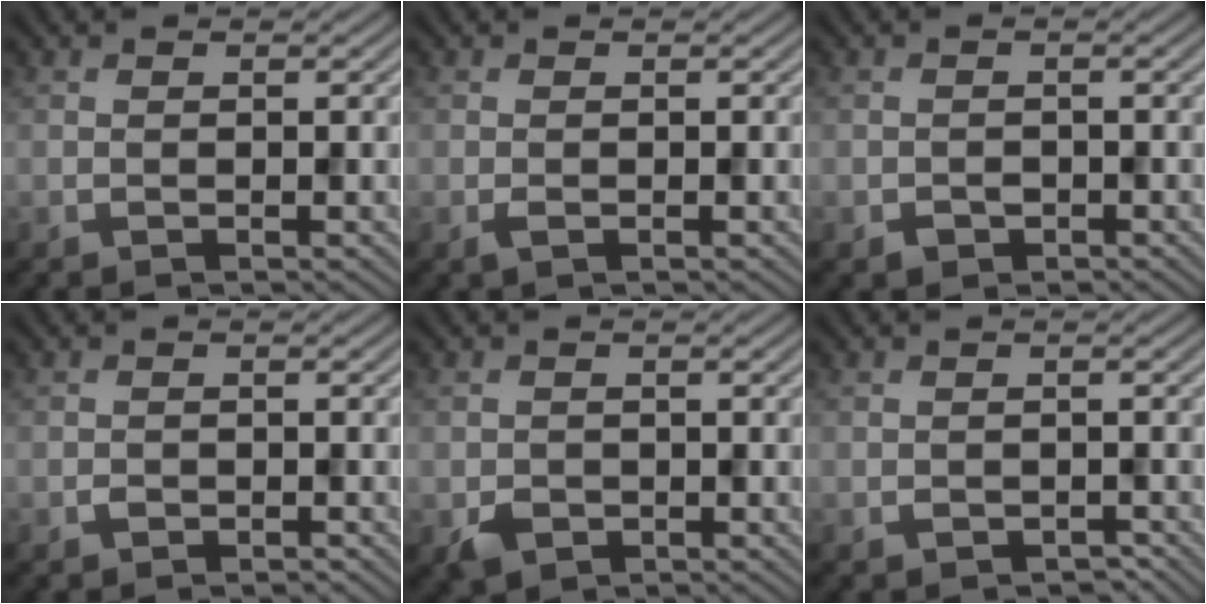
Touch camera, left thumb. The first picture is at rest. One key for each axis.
{"total": 0.7, "fx": -0.3, "fy": 0.3, "fz": 0.6, "tx": -0.015, "ty": -0.001, "tz": -0.005}
{"total": 1.4, "fx": -0.8, "fy": 1.1, "fz": 0.5, "tx": -0.005, "ty": -0.003, "tz": -0.018}
{"total": 0.9, "fx": -0.6, "fy": 0.6, "fz": 0.3, "tx": -0.005, "ty": 0.000, "tz": -0.013}
{"total": 2.1, "fx": -1.0, "fy": 1.7, "fz": 0.8, "tx": -0.016, "ty": -0.009, "tz": -0.020}
{"total": 1.4, "fx": -1.0, "fy": 0.8, "fz": 0.5, "tx": -0.006, "ty": -0.005, "tz": -0.016}